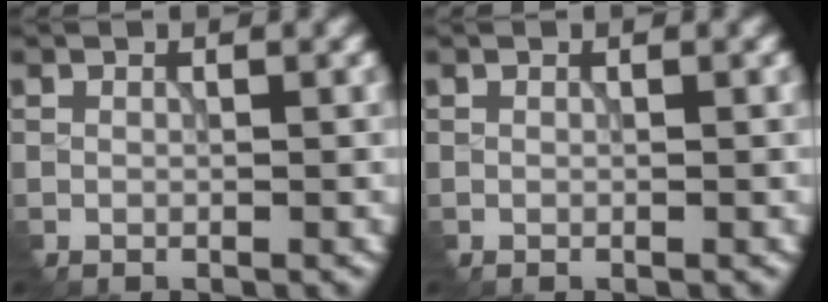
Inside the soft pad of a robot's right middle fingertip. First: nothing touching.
{"total": 0.0}